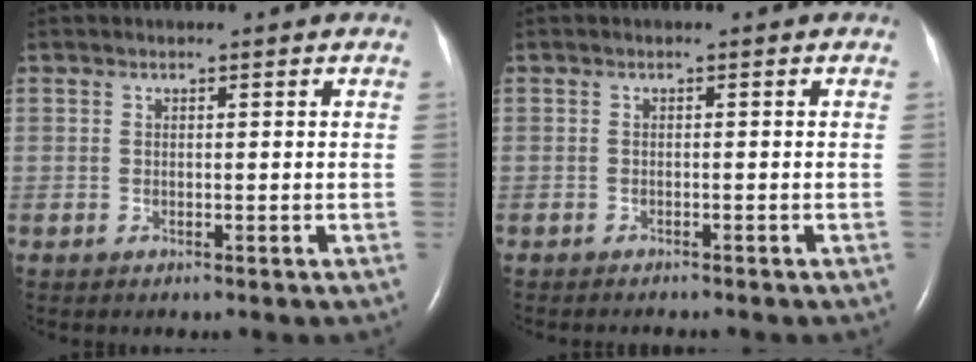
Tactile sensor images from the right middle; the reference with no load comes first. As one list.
[{"total": 1.8, "force": [-1.7, 0.2, 0.5], "torque": [-0.011, -0.004, -0.019]}]